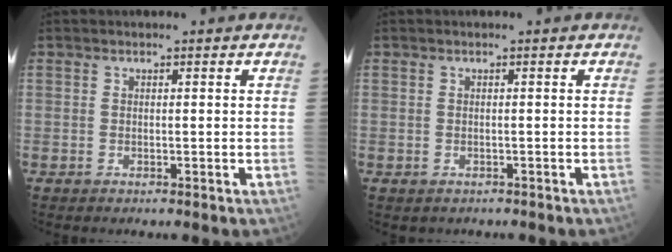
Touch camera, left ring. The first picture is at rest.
{"total": 1.1, "force": [-0.7, 0.8, 0.1], "torque": [-0.004, 0.002, -0.007]}